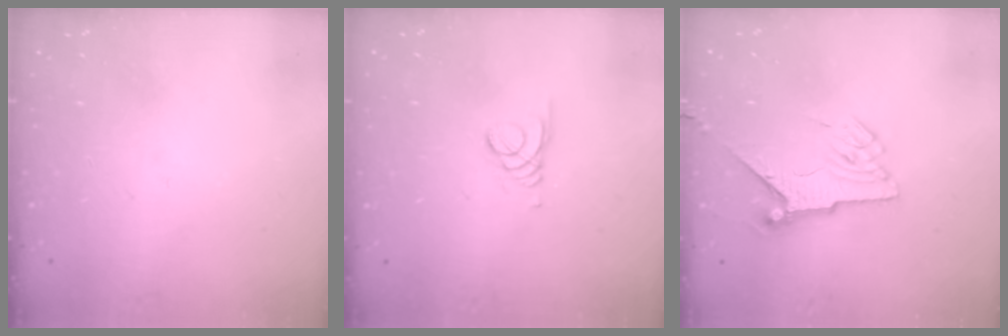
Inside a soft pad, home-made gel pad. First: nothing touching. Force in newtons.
{"total": 1.5, "press": 1.5, "slide": 0.1}
{"total": 6.7, "press": 6.7, "slide": 1.0}